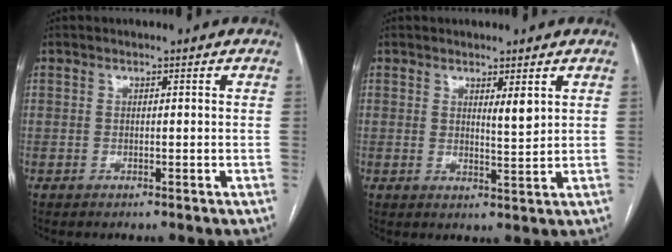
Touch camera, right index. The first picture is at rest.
{"total": 2.9, "force": [1.6, 0.4, 2.4], "torque": [-0.042, -0.010, 0.029]}